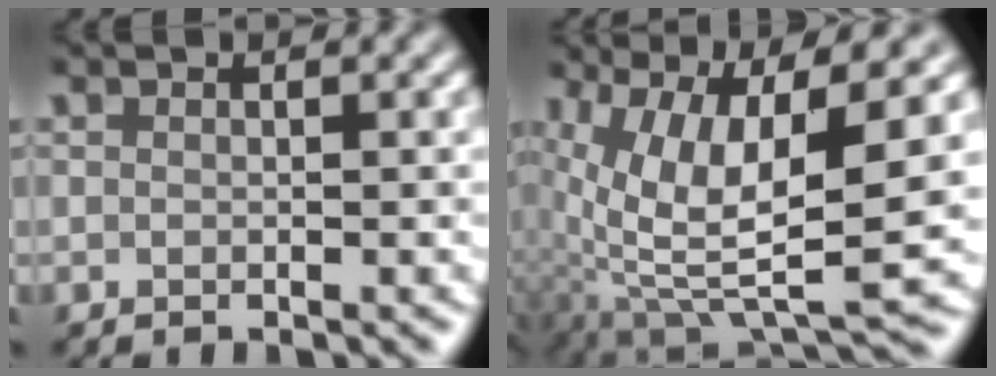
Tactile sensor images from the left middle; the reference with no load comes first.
{"total": 11.3, "force": [1.2, 3.4, 10.7], "torque": [-0.207, -0.020, 0.040]}